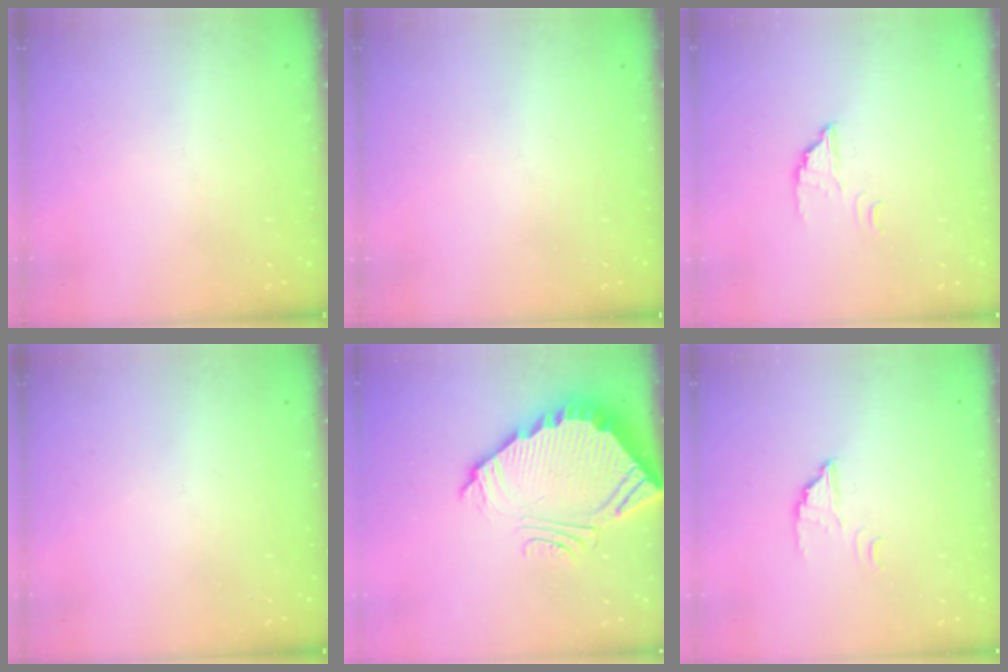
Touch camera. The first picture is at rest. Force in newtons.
{"total": 0.0}
{"total": 2.8, "press": 2.8, "slide": 0.1}
{"total": 0.0}
{"total": 5.8, "press": 5.8, "slide": 0.4}
{"total": 2.8, "press": 2.8, "slide": 0.1}